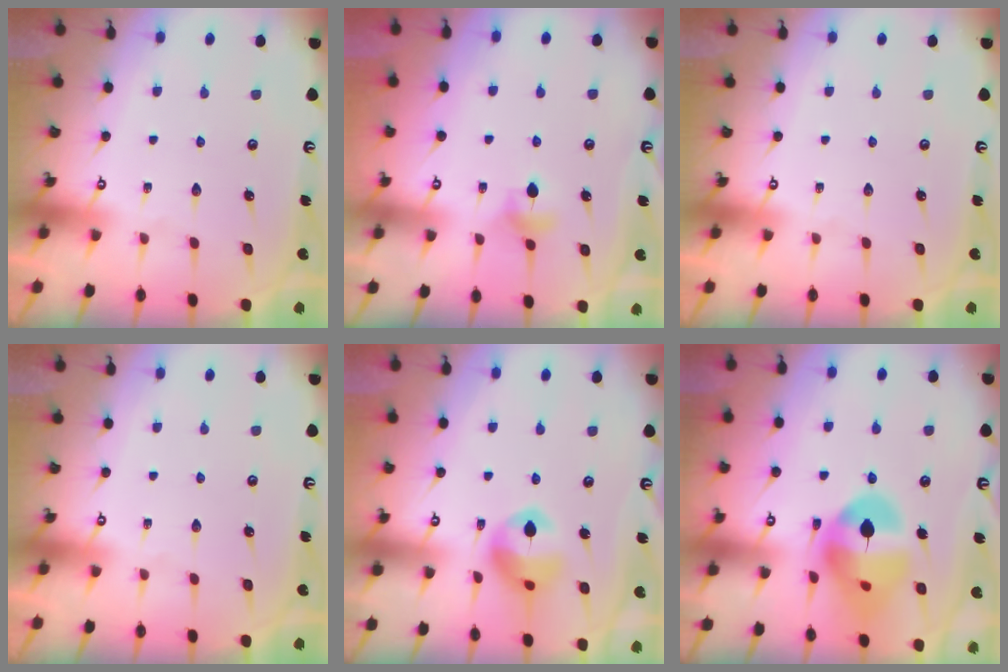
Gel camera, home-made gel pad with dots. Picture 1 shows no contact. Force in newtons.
{"total": 4.8, "press": 4.8, "slide": 0.7}
{"total": 0.0}
{"total": 0.0}
{"total": 11.7, "press": 11.6, "slide": 1.4}
{"total": 16.7, "press": 16.6, "slide": 2.1}